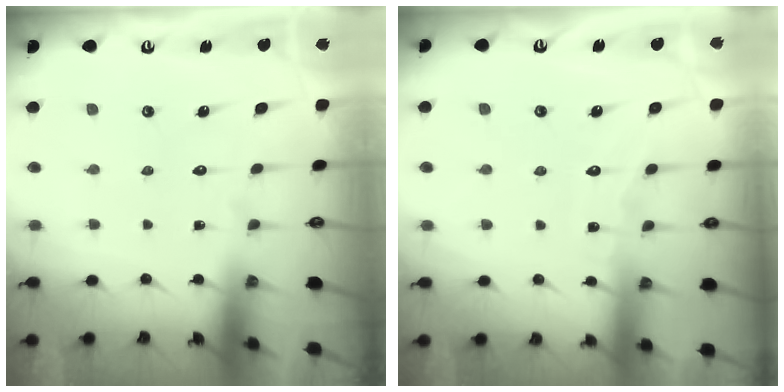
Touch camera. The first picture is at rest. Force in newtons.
{"total": 4.2, "press": 4.2, "slide": 0.5}